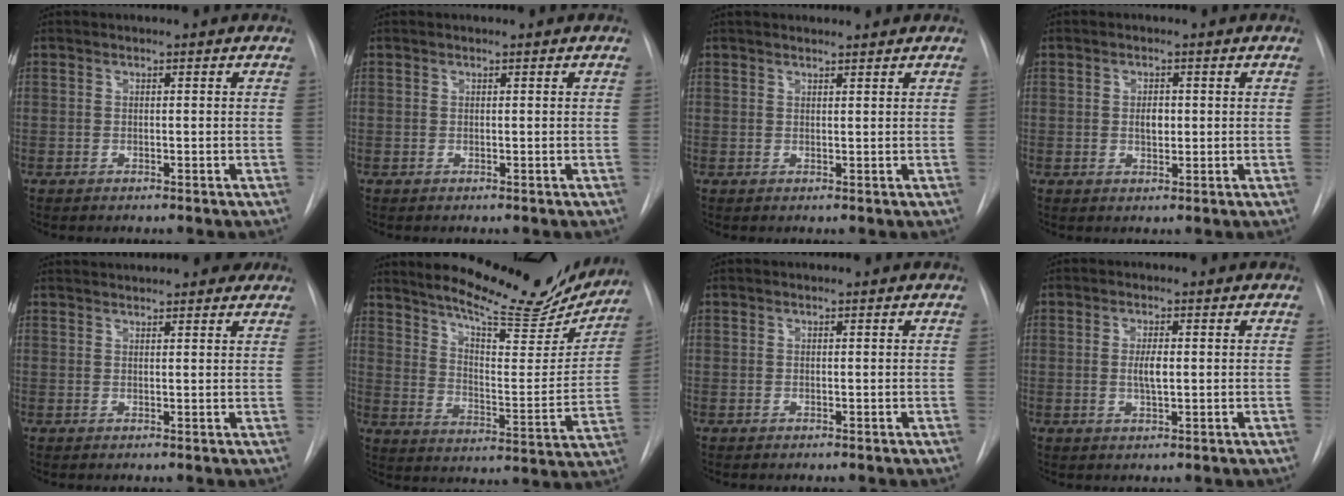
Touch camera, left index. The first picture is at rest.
{"total": 0.0}
{"total": 4.6, "force": [4.3, 0.5, 1.5], "torque": [-0.018, 0.025, 0.059]}
{"total": 2.2, "force": [0.2, 1.2, 1.8], "torque": [-0.031, 0.000, 0.005]}
{"total": 11.1, "force": [10.1, 1.8, 4.1], "torque": [-0.054, 0.027, 0.127]}
{"total": 20.9, "force": [18.8, 3.6, 8.4], "torque": [-0.126, -0.038, 0.257]}
{"total": 0.0}
{"total": 2.6, "force": [0.2, 0.5, 2.5], "torque": [-0.050, -0.002, 0.005]}